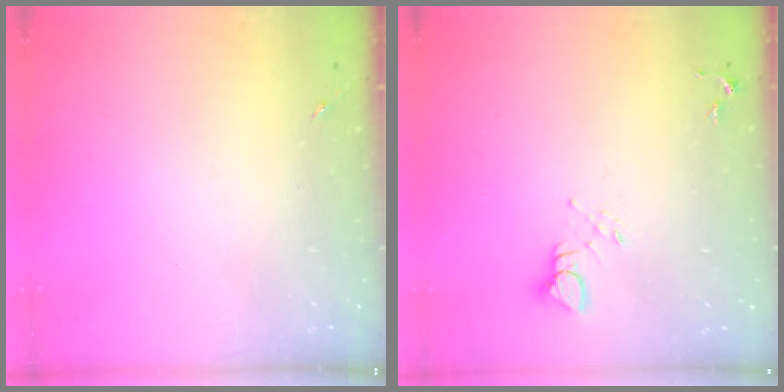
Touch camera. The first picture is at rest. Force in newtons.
{"total": 3.9, "press": 3.9, "slide": 0.4}